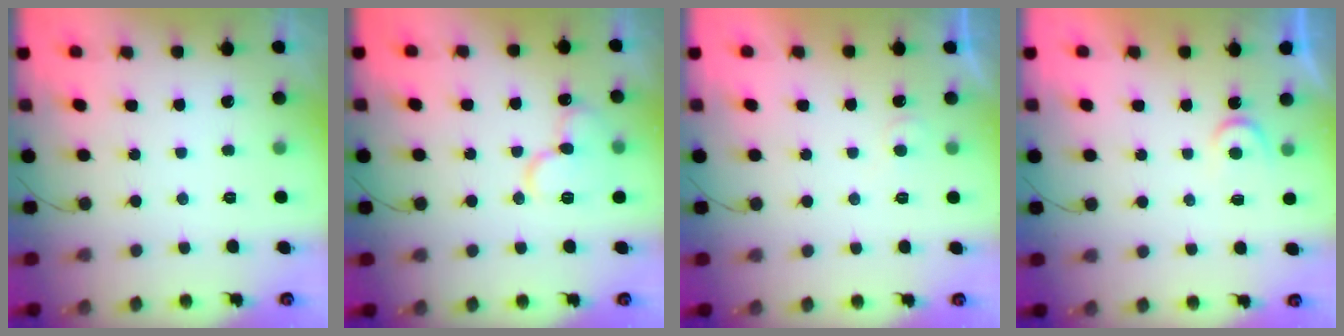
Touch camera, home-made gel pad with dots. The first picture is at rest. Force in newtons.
{"total": 12.9, "press": 12.8, "slide": 1.7}
{"total": 3.9, "press": 3.8, "slide": 0.4}
{"total": 3.5, "press": 3.5, "slide": 0.3}